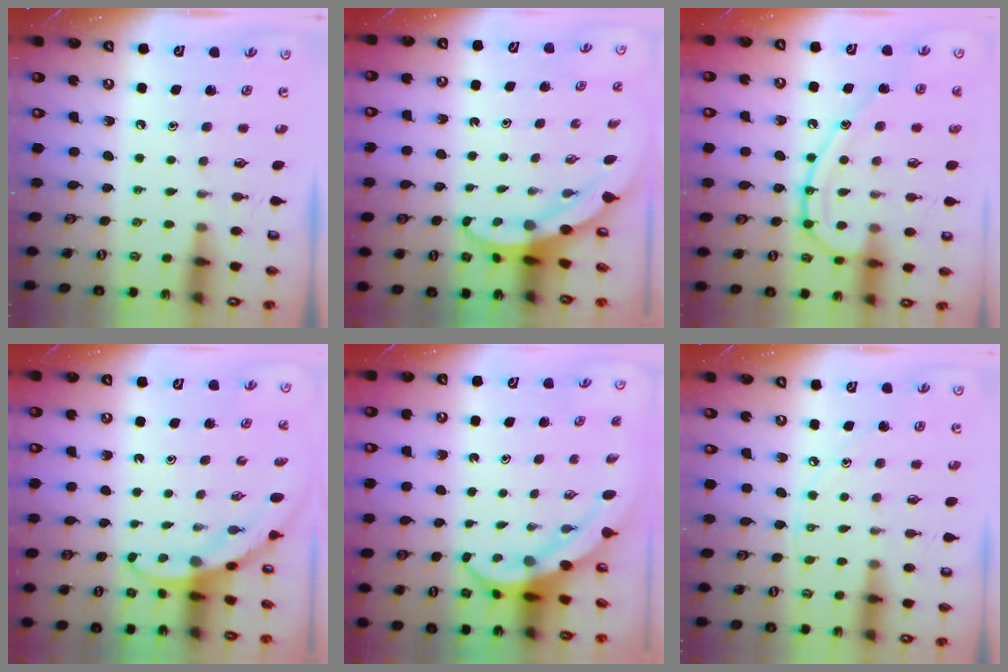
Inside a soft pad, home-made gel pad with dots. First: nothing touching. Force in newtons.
{"total": 3.9, "press": 3.8, "slide": 0.5}
{"total": 15.0, "press": 14.9, "slide": 1.4}
{"total": 2.9, "press": 2.9, "slide": 0.1}
{"total": 5.2, "press": 5.2, "slide": 0.6}
{"total": 5.1, "press": 5.1, "slide": 0.7}